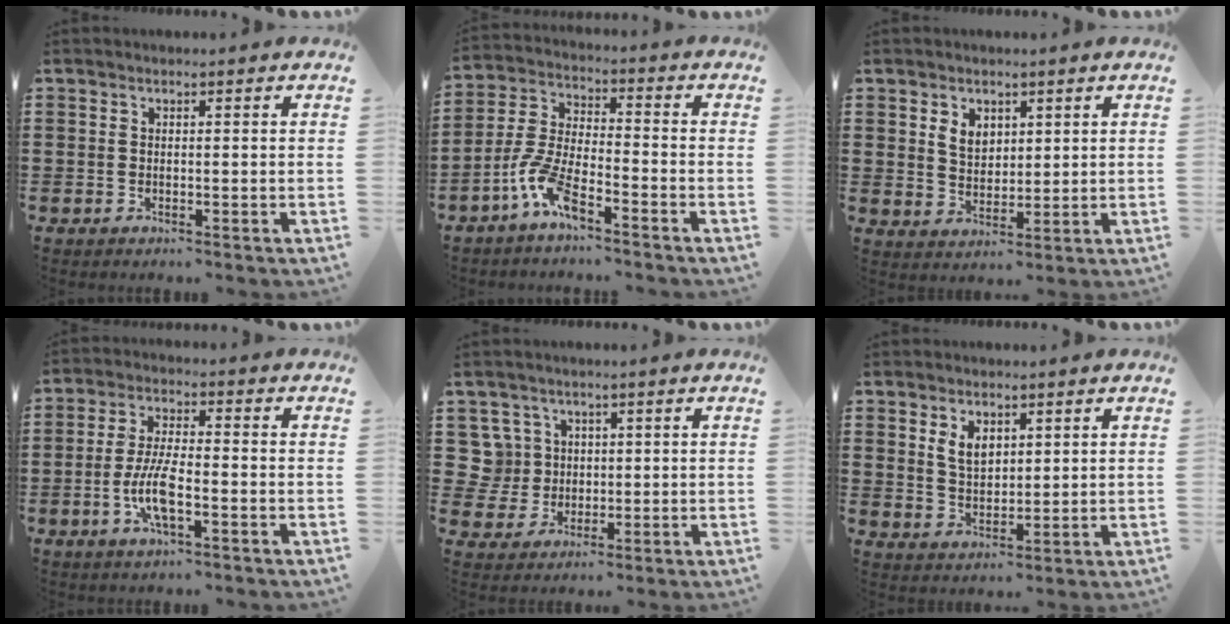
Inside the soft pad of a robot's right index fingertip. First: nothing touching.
{"total": 7.8, "force": [-5.2, 1.9, 5.5], "torque": [-0.147, -0.014, -0.105]}
{"total": 3.8, "force": [1.9, 2.8, 1.7], "torque": [-0.043, 0.011, 0.035]}
{"total": 7.1, "force": [-2.3, 2.0, 6.4], "torque": [-0.146, -0.011, -0.049]}
{"total": 5.6, "force": [1.4, 5.3, 0.9], "torque": [-0.053, 0.013, 0.026]}
{"total": 4.0, "force": [2.0, 2.6, 2.4], "torque": [-0.056, 0.009, 0.035]}